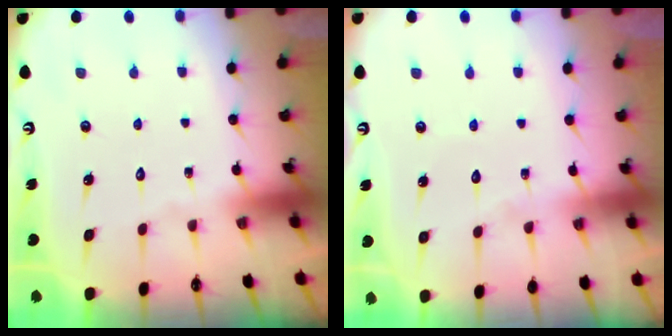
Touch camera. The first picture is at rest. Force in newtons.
{"total": 2.7, "press": 2.7, "slide": 0.2}